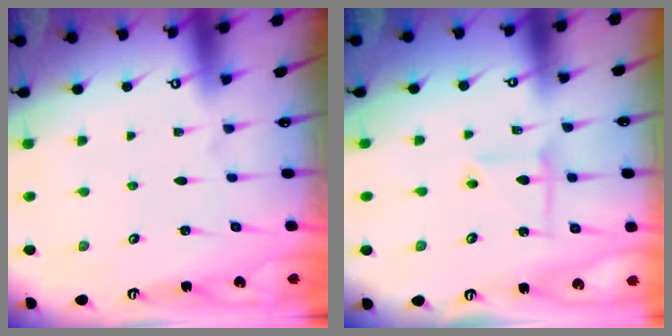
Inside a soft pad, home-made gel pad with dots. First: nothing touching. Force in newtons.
{"total": 7.2, "press": 7.1, "slide": 1.2}